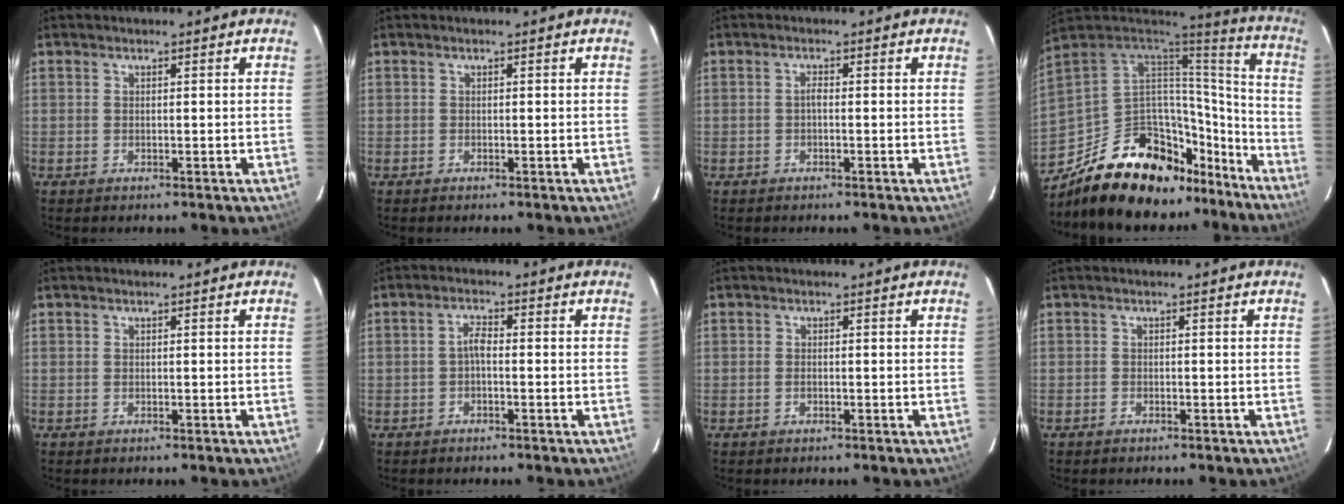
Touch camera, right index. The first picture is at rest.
{"total": 0.0}
{"total": 0.9, "force": [-0.3, 0.4, 0.8], "torque": [-0.015, 0.006, -0.007]}
{"total": 27.7, "force": [-19.2, 14.5, 13.8], "torque": [-0.251, 0.041, -0.269]}
{"total": 0.0}
{"total": 1.9, "force": [-0.7, 0.6, 1.7], "torque": [-0.035, 0.008, -0.015]}
{"total": 0.7, "force": [-0.3, 0.4, 0.4], "torque": [-0.007, 0.001, -0.006]}
{"total": 0.8, "force": [-0.7, 0.4, 0.0], "torque": [-0.004, 0.002, -0.011]}